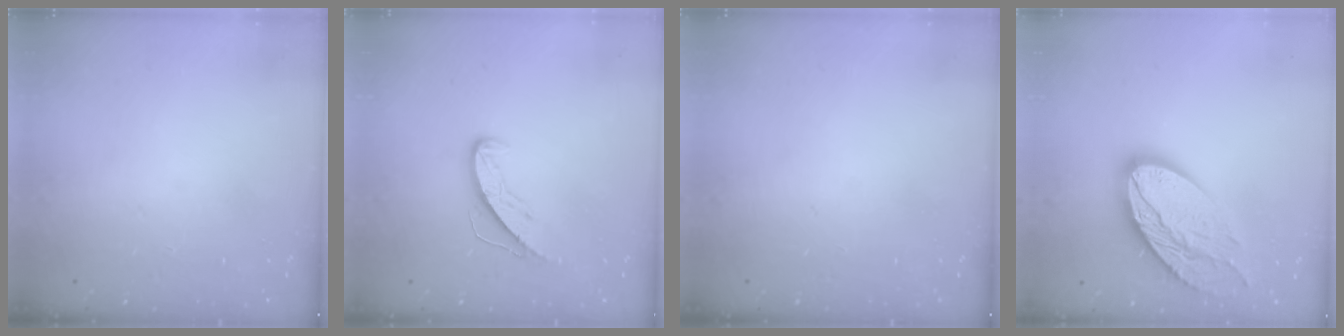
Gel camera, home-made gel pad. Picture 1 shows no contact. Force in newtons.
{"total": 5.7, "press": 5.7, "slide": 0.4}
{"total": 0.0}
{"total": 16.7, "press": 16.6, "slide": 1.4}